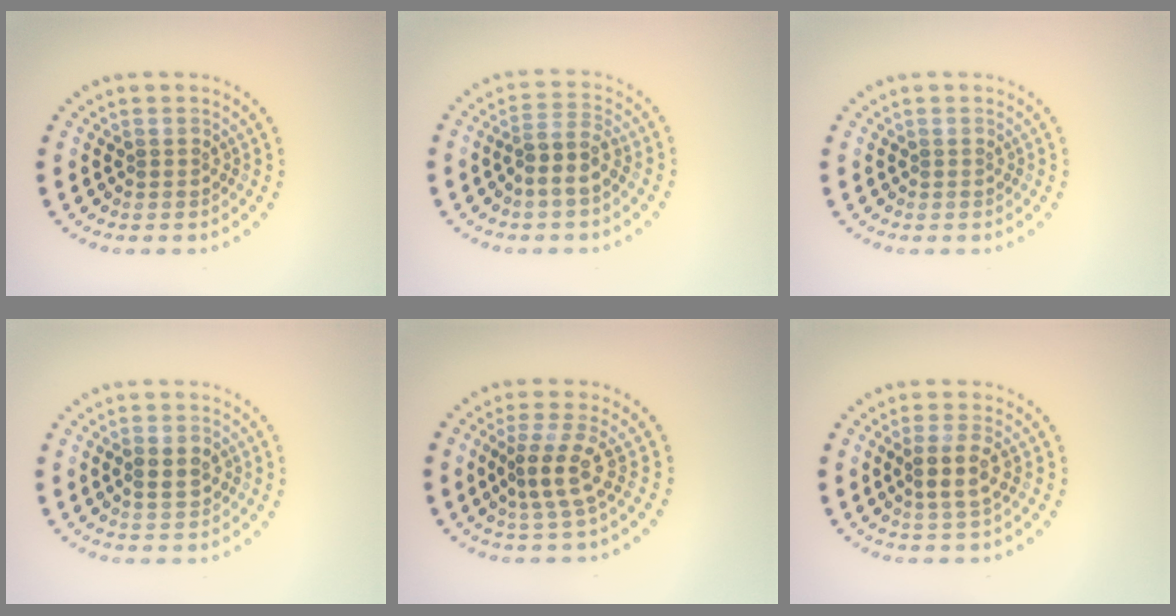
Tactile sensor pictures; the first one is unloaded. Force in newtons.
{"total": 2.6, "press": 2.2, "slide": 1.4}
{"total": 0.0}
{"total": 1.8, "press": 1.8, "slide": 0.1}
{"total": 3.2, "press": 2.4, "slide": 2.1}
{"total": 2.5, "press": 2.2, "slide": 1.2}